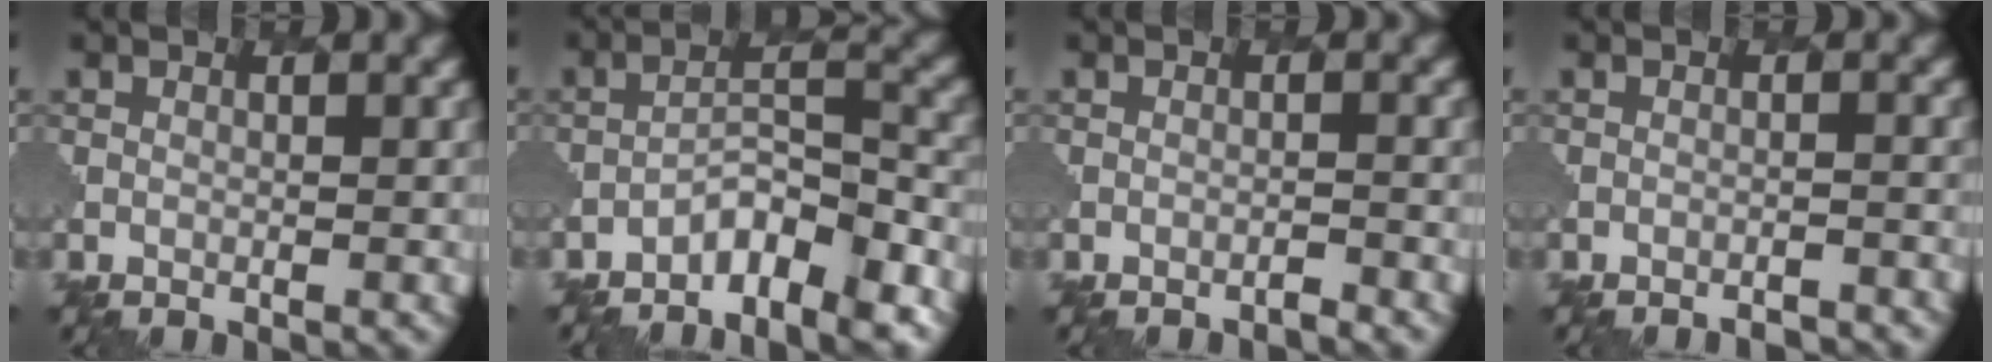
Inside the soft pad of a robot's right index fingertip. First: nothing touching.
{"total": 4.9, "force": [-3.8, 1.3, 2.8], "torque": [-0.043, 0.008, -0.068]}
{"total": 0.9, "force": [-0.9, 0.0, 0.3], "torque": [0.002, -0.001, -0.024]}
{"total": 2.7, "force": [-2.6, 0.4, 0.8], "torque": [-0.001, 0.015, -0.039]}